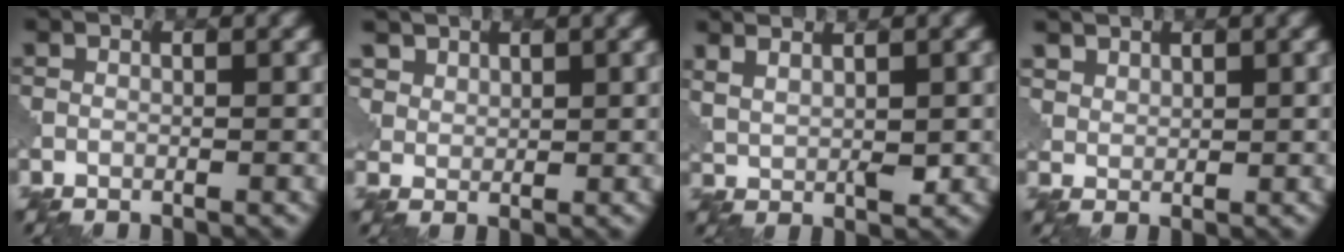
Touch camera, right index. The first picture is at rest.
{"total": 3.0, "force": [2.1, 2.1, 0.8], "torque": [-0.030, -0.013, 0.058]}
{"total": 2.9, "force": [1.7, 0.9, 2.1], "torque": [-0.047, -0.002, 0.041]}
{"total": 2.5, "force": [1.9, 1.5, 0.6], "torque": [-0.023, -0.015, 0.056]}